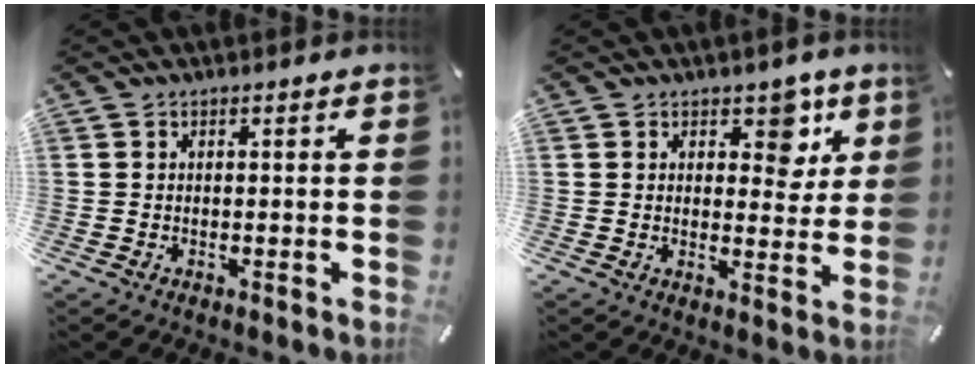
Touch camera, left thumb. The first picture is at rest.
{"total": 7.2, "force": [3.7, 4.6, 4.0], "torque": [-0.022, -0.020, 0.053]}